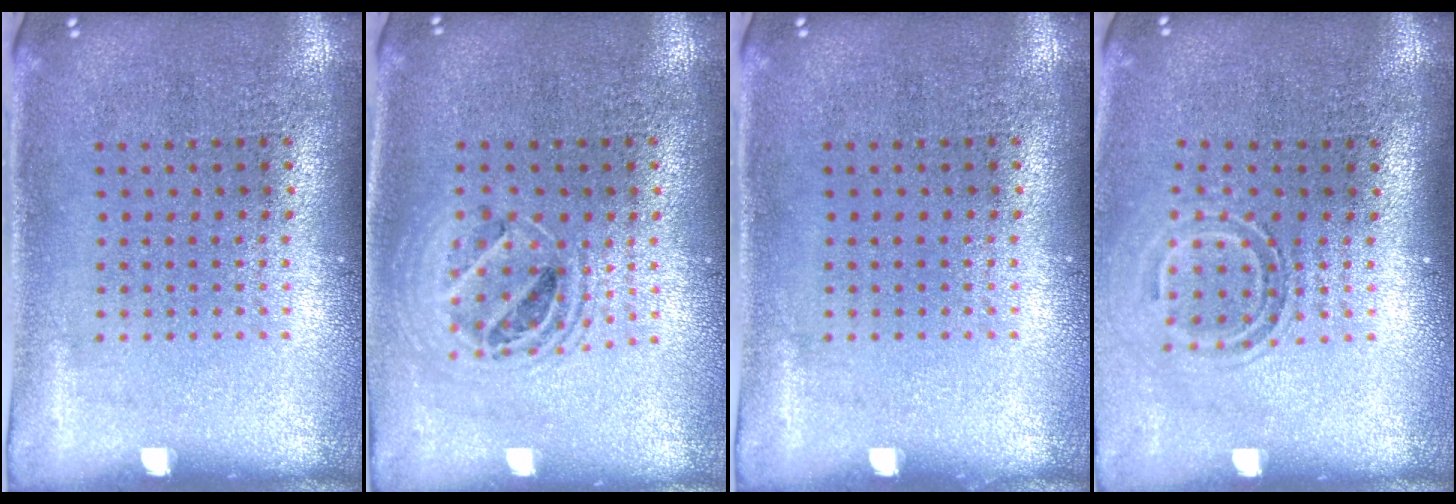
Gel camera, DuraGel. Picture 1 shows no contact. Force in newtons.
{"total": 1.4, "press": 1.3, "slide": 0.6}
{"total": 0.0}
{"total": 1.6, "press": 1.0, "slide": 1.2}